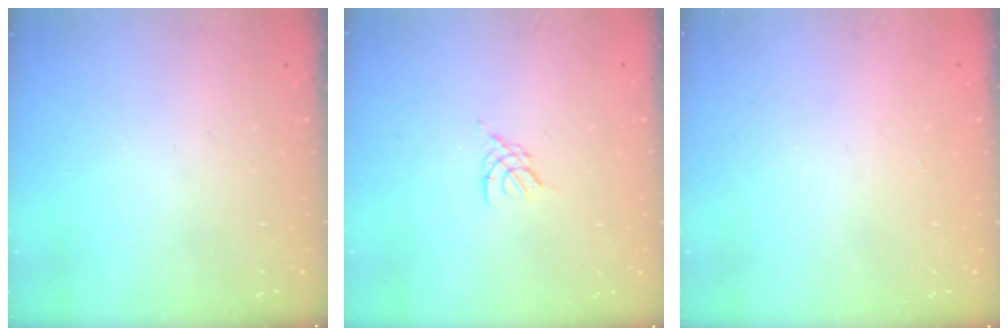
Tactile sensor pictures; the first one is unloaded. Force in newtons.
{"total": 2.4, "press": 2.3, "slide": 0.5}
{"total": 1.0, "press": 0.9, "slide": 0.2}